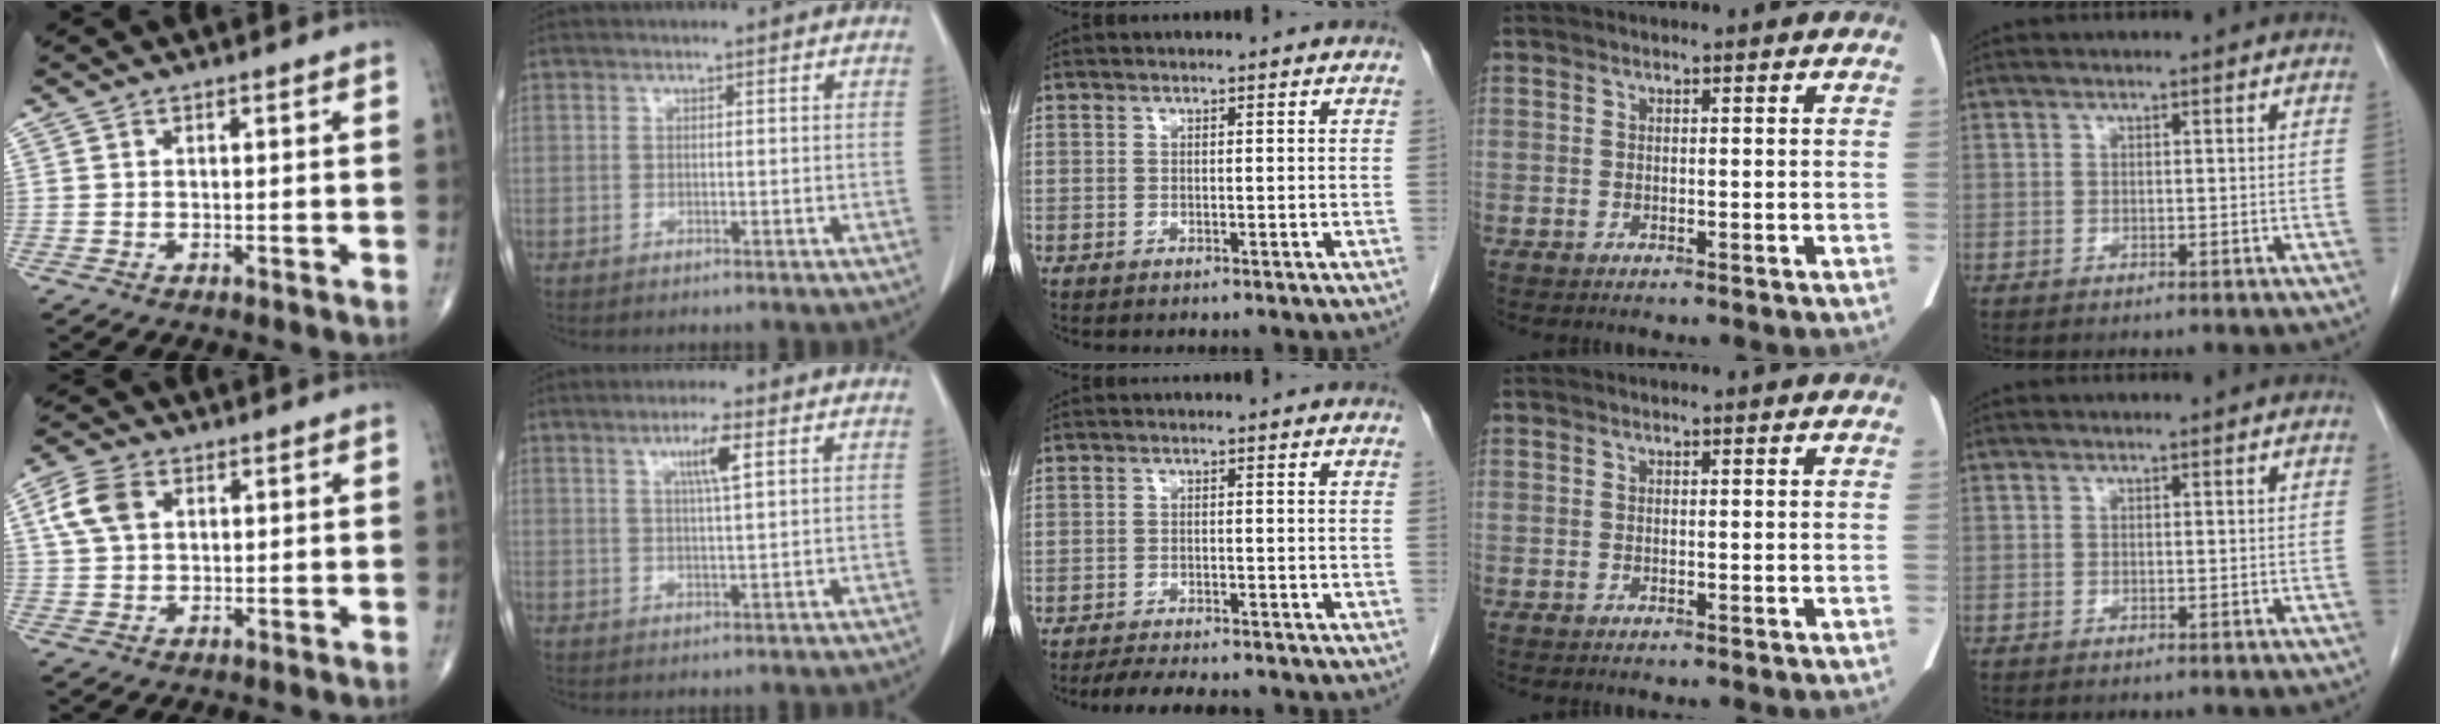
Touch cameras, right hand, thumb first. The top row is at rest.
{"thumb": {"total": 6.3, "force": [2.0, 4.2, 4.3], "torque": [-0.088, 0.008, 0.037]}, "index": {"total": 4.2, "force": [1.8, 0.0, 3.9], "torque": [-0.068, -0.002, 0.030]}, "middle": {"total": 7.1, "force": [-6.2, 1.3, 3.1], "torque": [-0.048, -0.012, -0.092]}}